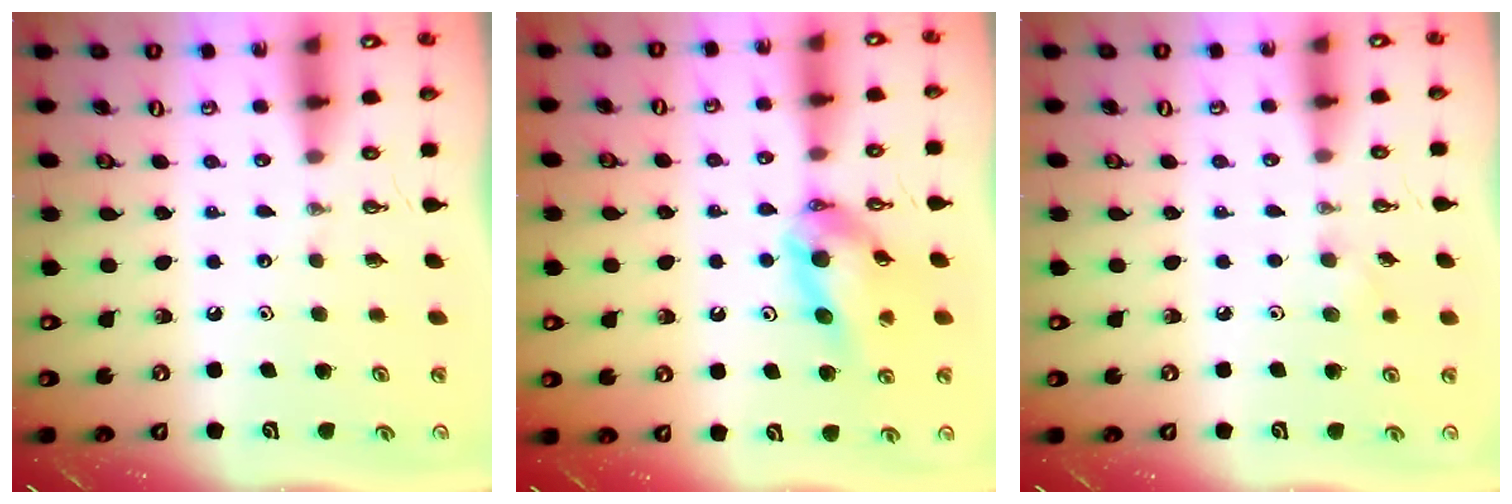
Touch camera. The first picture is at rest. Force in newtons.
{"total": 10.9, "press": 10.9, "slide": 1.2}
{"total": 4.9, "press": 4.7, "slide": 1.3}